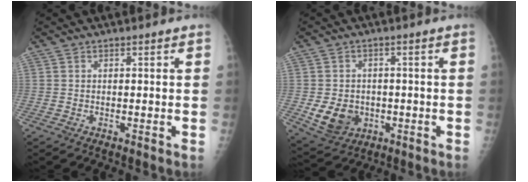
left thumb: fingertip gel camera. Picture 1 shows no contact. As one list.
[{"total": 8.0, "force": [-1.5, 6.6, 4.3], "torque": [-0.055, 0.001, -0.008]}]